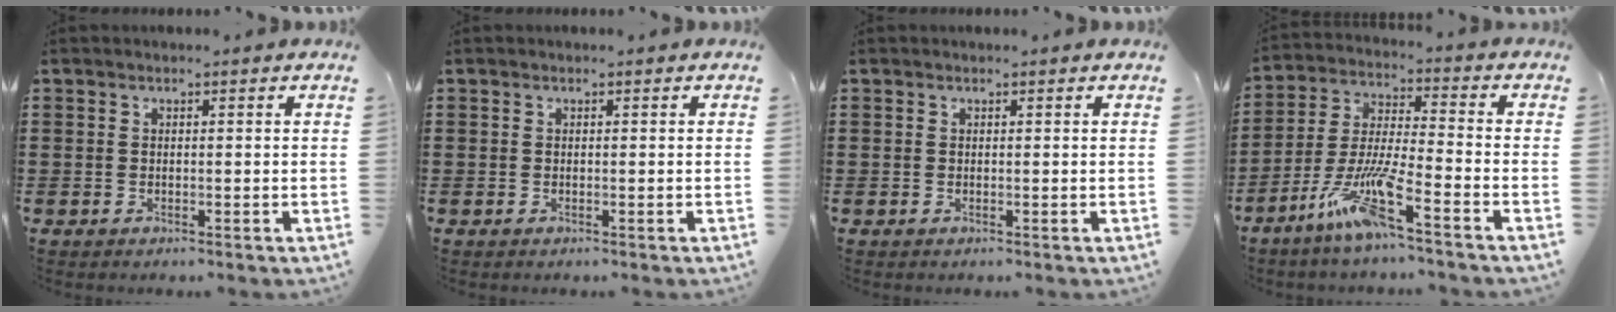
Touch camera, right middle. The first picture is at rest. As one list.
[{"total": 0.0}, {"total": 0.0}, {"total": 9.8, "force": [-6.8, 0.4, 7.1], "torque": [-0.160, -0.015, -0.135]}]